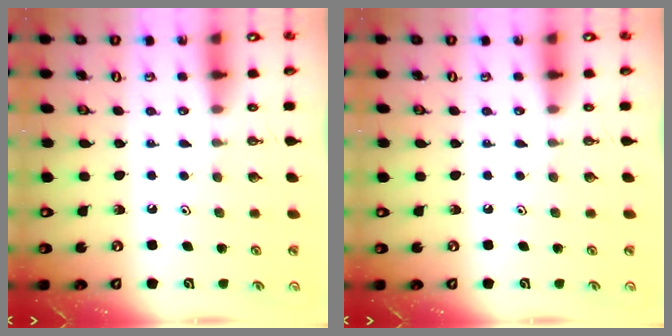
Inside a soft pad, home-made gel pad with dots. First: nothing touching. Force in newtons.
{"total": 0.0}